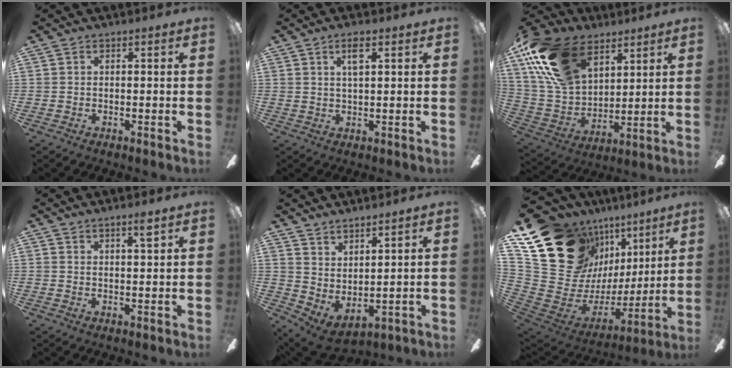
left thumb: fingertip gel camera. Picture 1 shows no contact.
{"total": 4.0, "force": [2.1, 0.9, 3.3], "torque": [-0.065, 0.002, 0.032]}
{"total": 21.8, "force": [12.0, 13.0, 12.6], "torque": [-0.283, -0.038, 0.221]}
{"total": 2.5, "force": [1.9, -0.2, 1.7], "torque": [-0.029, -0.006, 0.030]}
{"total": 3.4, "force": [3.3, -0.3, 0.4], "torque": [-0.027, -0.042, 0.063]}
{"total": 23.7, "force": [12.6, 16.4, 11.5], "torque": [-0.210, -0.073, 0.264]}